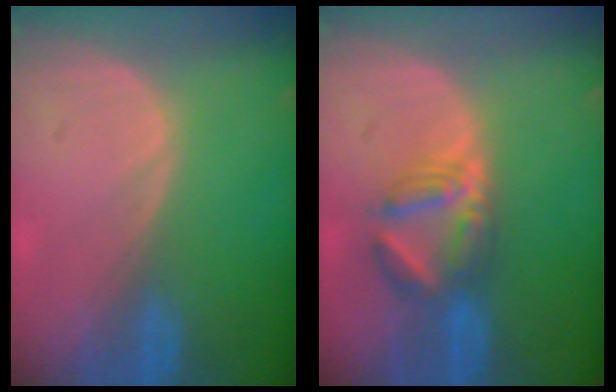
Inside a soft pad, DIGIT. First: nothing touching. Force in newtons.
{"total": 5.8, "press": 5.6, "slide": 1.3}